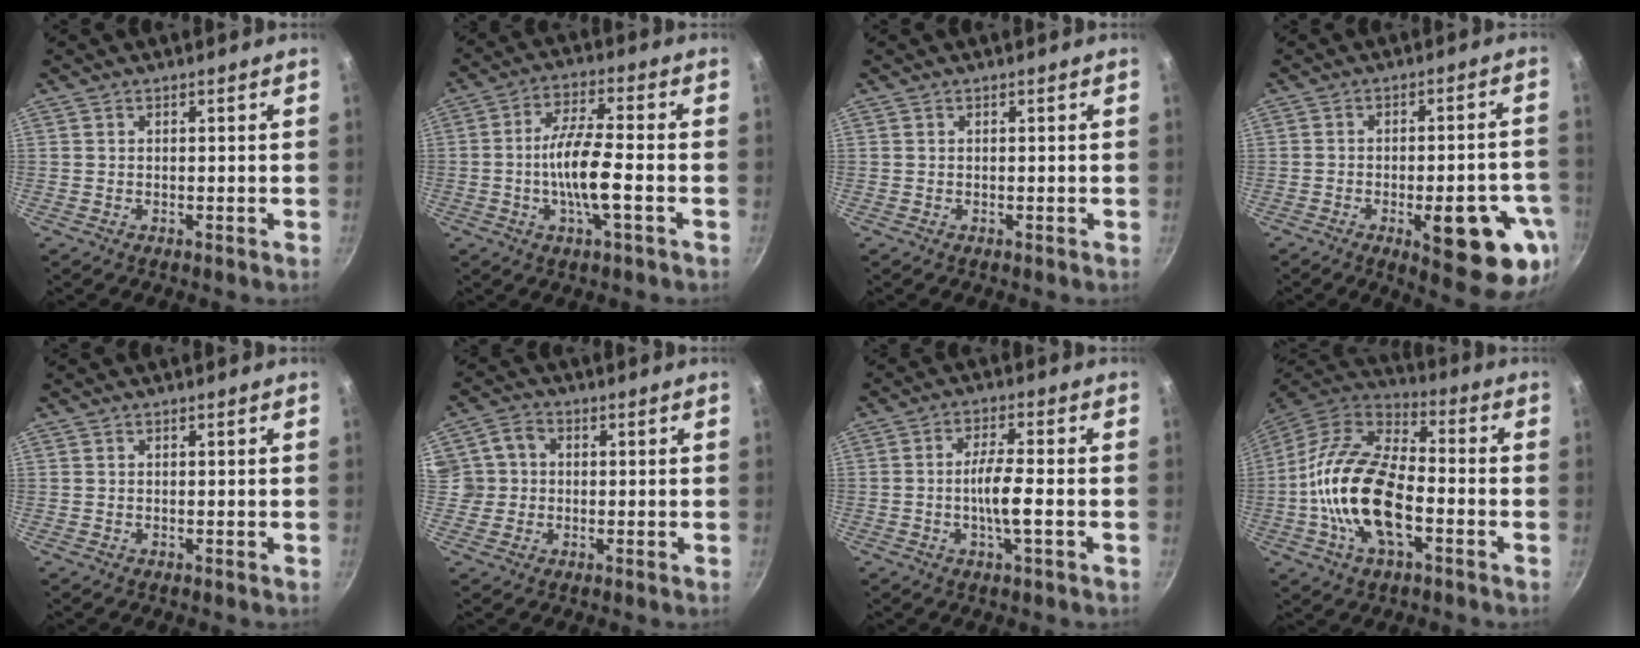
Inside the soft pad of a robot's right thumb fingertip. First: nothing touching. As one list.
[{"total": 9.7, "force": [-2.4, 2.3, 9.1], "torque": [-0.175, 0.024, -0.051]}, {"total": 0.0}, {"total": 16.8, "force": [-6.2, 5.8, 14.6], "torque": [-0.151, 0.016, -0.075]}, {"total": 0.0}, {"total": 5.4, "force": [0.2, 5.0, 2.0], "torque": [-0.001, 0.005, -0.006]}, {"total": 6.2, "force": [-1.6, 1.1, 5.9], "torque": [-0.114, 0.015, -0.033]}, {"total": 19.8, "force": [-4.4, 10.1, 16.4], "torque": [-0.299, 0.033, -0.097]}]